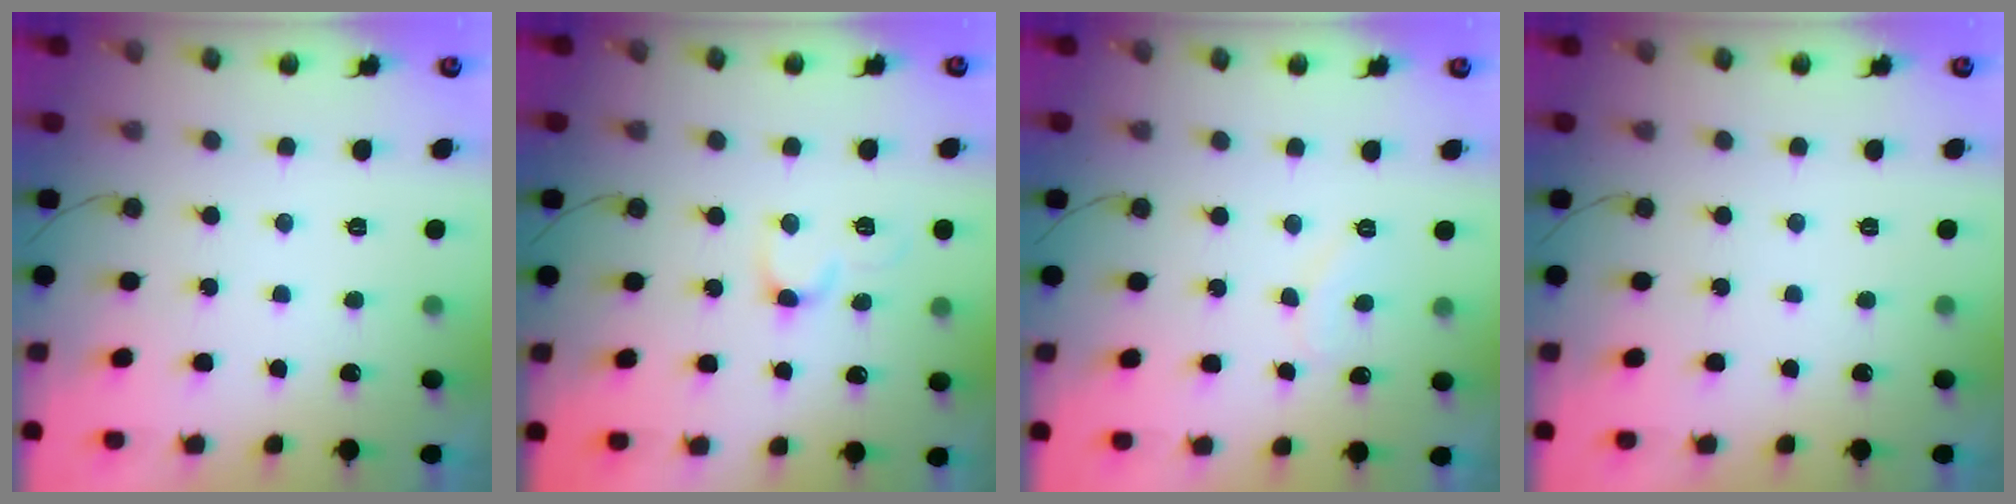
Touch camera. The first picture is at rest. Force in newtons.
{"total": 4.9, "press": 4.8, "slide": 0.5}
{"total": 7.1, "press": 7.0, "slide": 0.5}
{"total": 0.0}